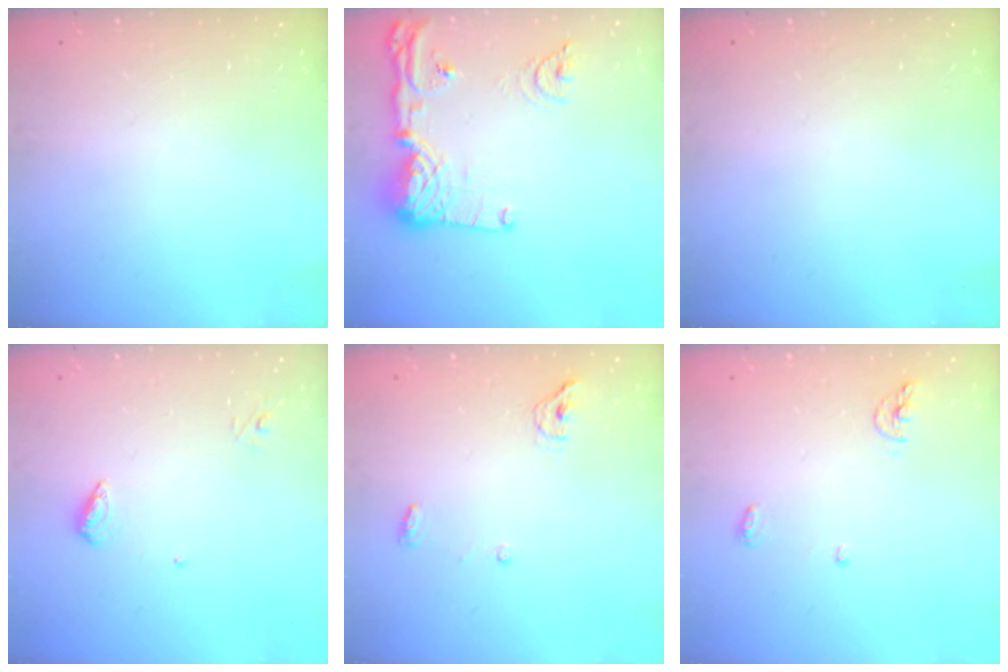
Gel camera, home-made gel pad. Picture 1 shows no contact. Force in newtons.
{"total": 16.7, "press": 16.6, "slide": 1.9}
{"total": 0.0}
{"total": 6.0, "press": 6.0, "slide": 0.6}
{"total": 4.4, "press": 4.3, "slide": 1.1}
{"total": 5.2, "press": 5.0, "slide": 1.2}